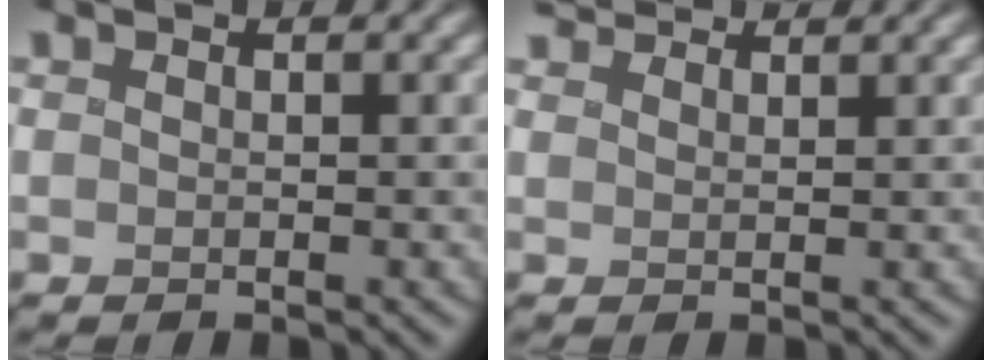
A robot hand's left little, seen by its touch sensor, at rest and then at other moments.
{"total": 4.5, "force": [3.9, 1.5, 1.6], "torque": [-0.032, 0.017, 0.046]}